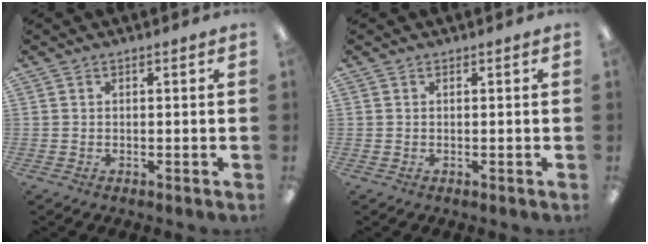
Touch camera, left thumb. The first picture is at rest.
{"total": 0.0}